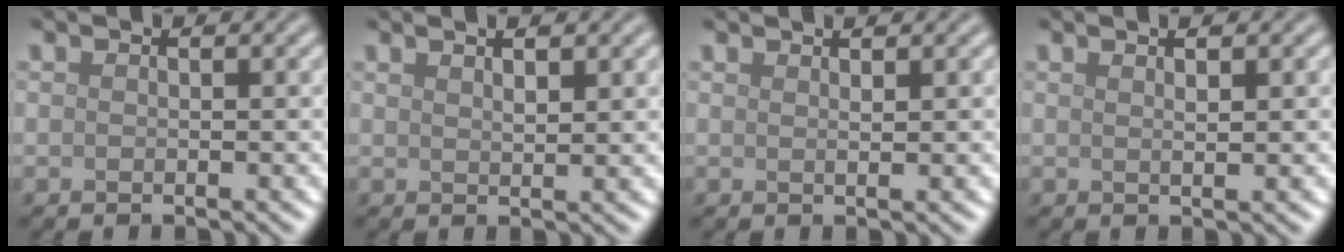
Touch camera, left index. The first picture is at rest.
{"total": 2.4, "force": [1.5, 0.6, 1.7], "torque": [-0.015, 0.007, 0.015]}
{"total": 1.6, "force": [1.1, 0.4, 1.0], "torque": [-0.007, 0.002, 0.006]}
{"total": 2.3, "force": [1.1, 0.7, 1.9], "torque": [-0.016, 0.002, 0.001]}